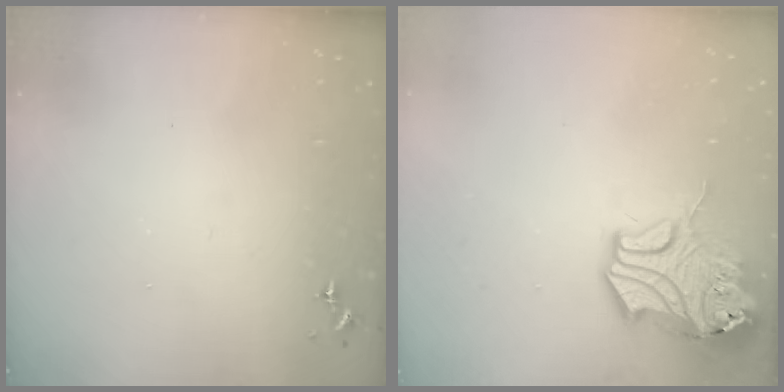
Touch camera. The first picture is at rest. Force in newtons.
{"total": 14.2, "press": 14.1, "slide": 1.9}